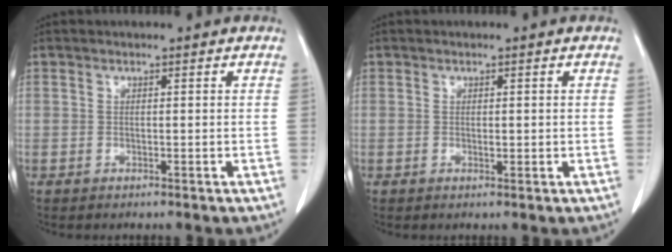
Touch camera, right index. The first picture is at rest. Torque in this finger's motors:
{"motor_torque": [-0.66, 0.79, -0.20, -0.01]}